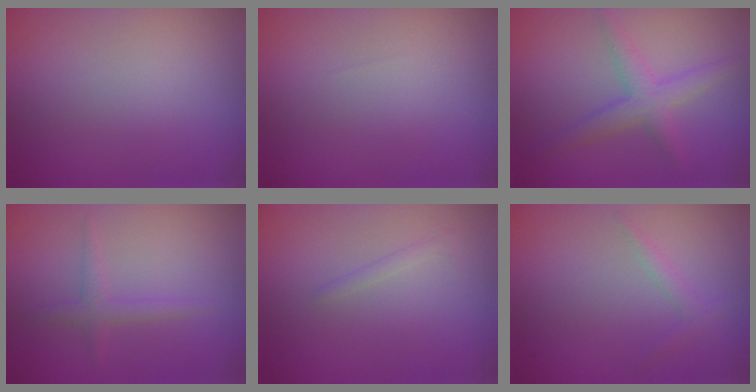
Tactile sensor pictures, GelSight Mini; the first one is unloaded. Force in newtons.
{"total": 0.0}
{"total": 3.0, "press": 3.0, "slide": 0.2}
{"total": 1.6, "press": 1.6, "slide": 0.1}
{"total": 0.6, "press": 0.6, "slide": 0.0}
{"total": 1.2, "press": 1.2, "slide": 0.1}